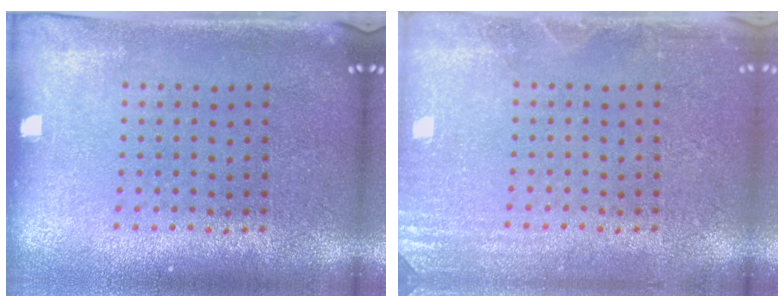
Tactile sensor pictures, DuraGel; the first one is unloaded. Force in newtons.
{"total": 2.2, "press": 2.1, "slide": 0.3}